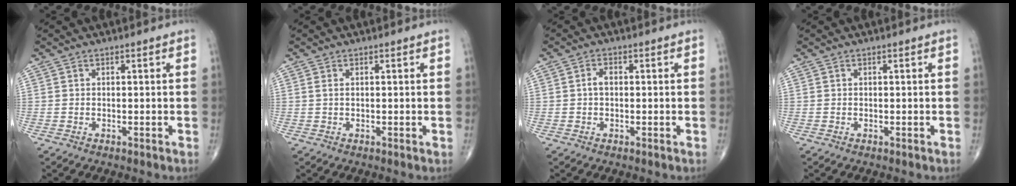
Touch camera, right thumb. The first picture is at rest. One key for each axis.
{"total": 1.3, "fx": 0.3, "fy": 0.3, "fz": 1.3, "tx": -0.029, "ty": 0.001, "tz": 0.007}
{"total": 1.8, "fx": -0.1, "fy": 1.1, "fz": 1.4, "tx": -0.020, "ty": 0.007, "tz": -0.004}
{"total": 0.0}